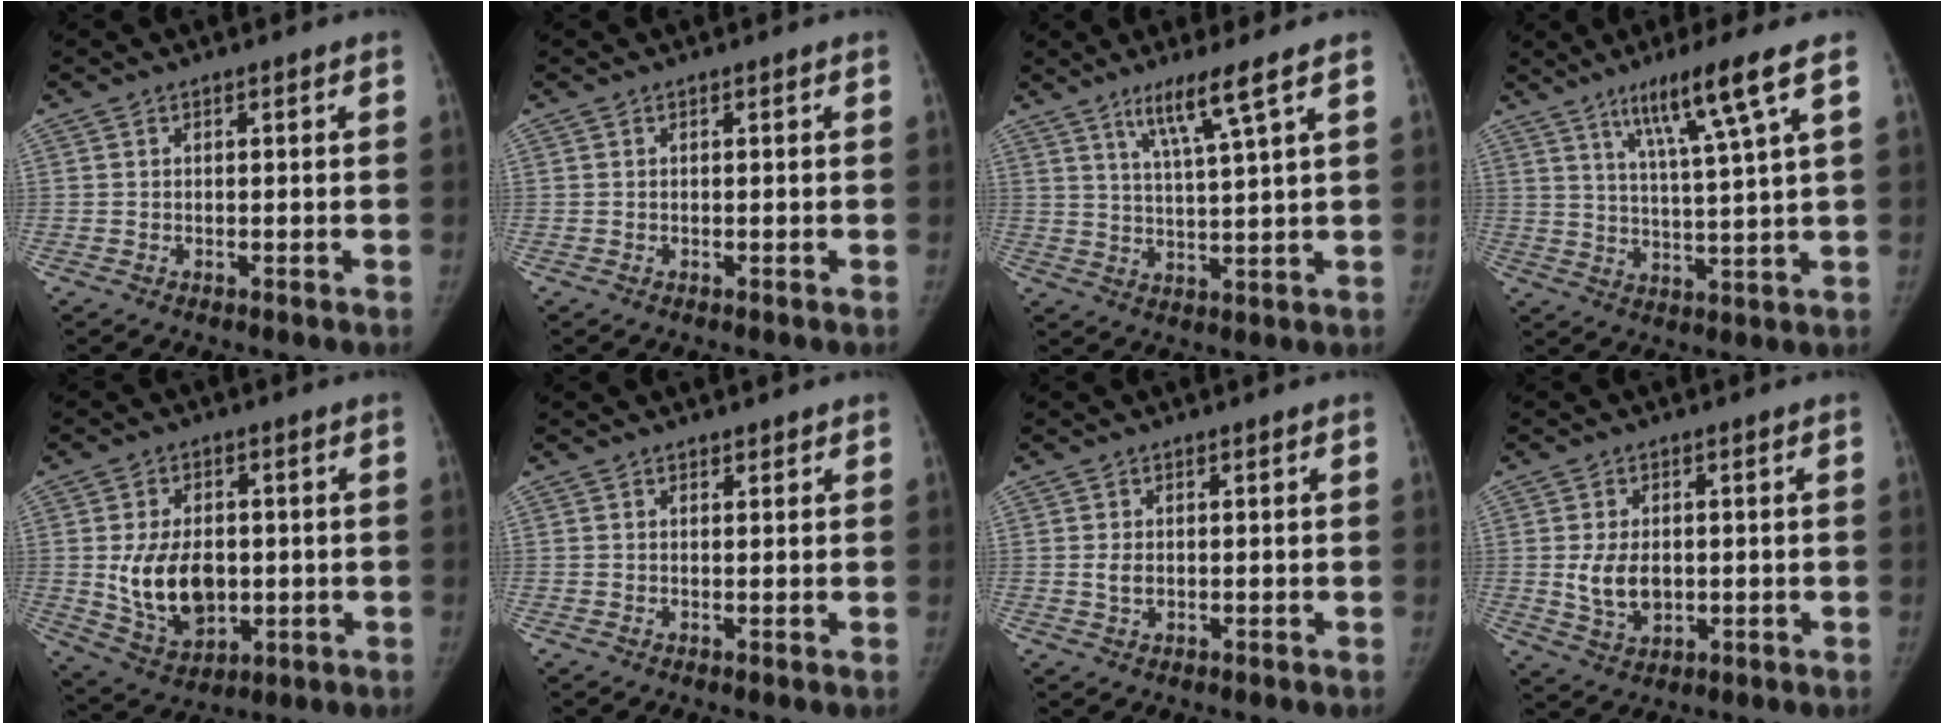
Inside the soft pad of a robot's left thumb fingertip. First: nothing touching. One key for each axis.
{"total": 0.0}
{"total": 7.4, "fx": 4.5, "fy": -0.6, "fz": 5.8, "tx": -0.110, "ty": -0.030, "tz": 0.089}
{"total": 11.4, "fx": 6.1, "fy": -0.5, "fz": 9.6, "tx": -0.166, "ty": -0.027, "tz": 0.106}
{"total": 12.7, "fx": -0.4, "fy": 8.6, "fz": 9.4, "tx": -0.137, "ty": -0.009, "tz": 0.010}
{"total": 1.1, "fx": 0.9, "fy": 0.7, "fz": 0.1, "tx": 0.013, "ty": -0.006, "tz": 0.008}
{"total": 2.2, "fx": 0.1, "fy": 1.6, "fz": 1.5, "tx": -0.026, "ty": -0.003, "tz": 0.004}
{"total": 6.9, "fx": 0.0, "fy": 4.7, "fz": 5.0, "tx": -0.081, "ty": -0.009, "tz": 0.010}